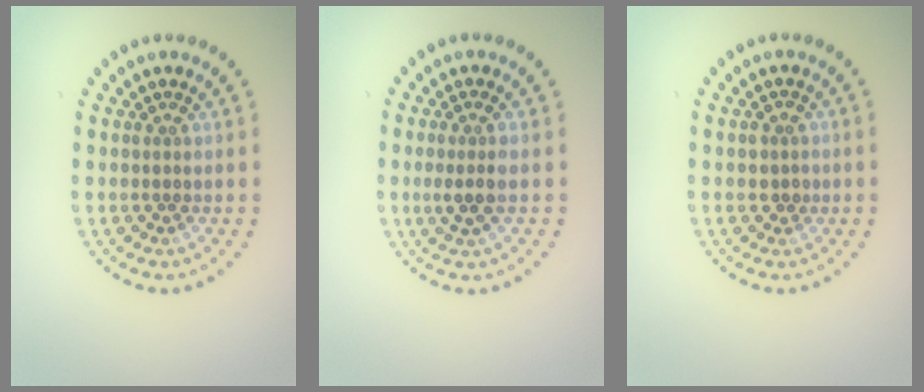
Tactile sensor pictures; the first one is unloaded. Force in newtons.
{"total": 2.1, "press": 1.8, "slide": 1.1}
{"total": 1.4, "press": 1.3, "slide": 0.4}